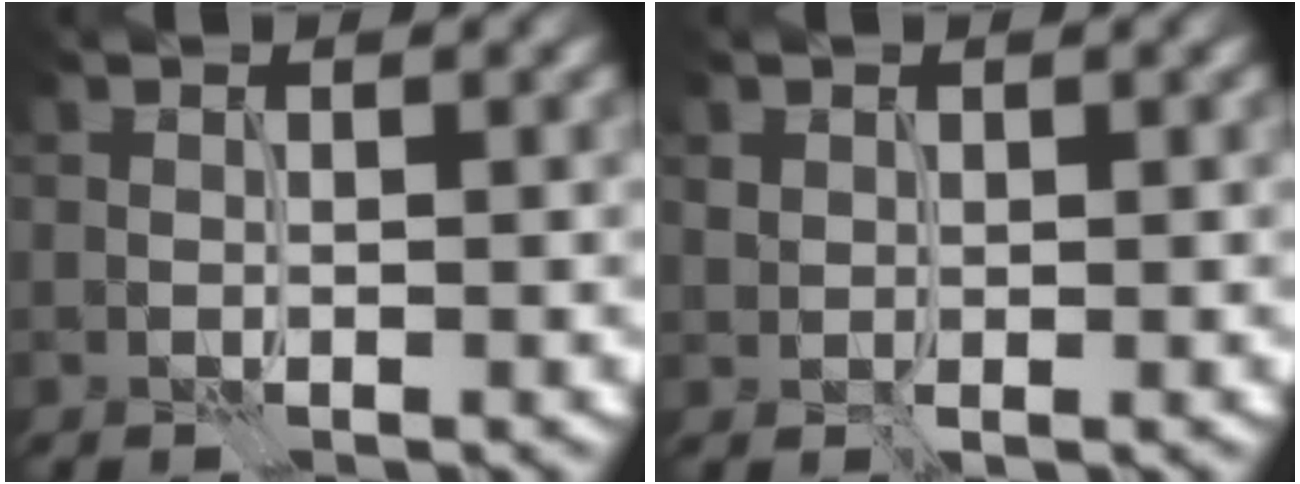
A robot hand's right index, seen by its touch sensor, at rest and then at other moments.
{"total": 0.8, "force": [0.5, 0.6, 0.3], "torque": [-0.005, -0.002, 0.014]}